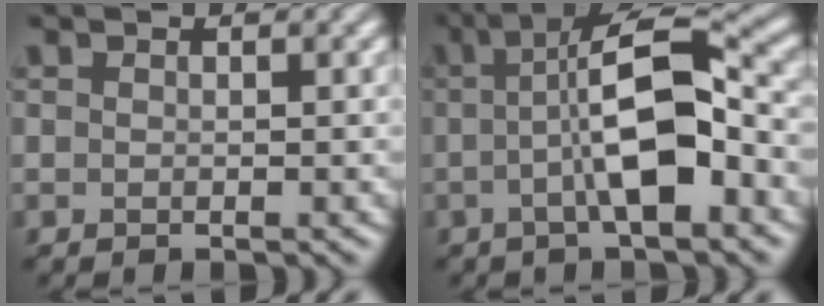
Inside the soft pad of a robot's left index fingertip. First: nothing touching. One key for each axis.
{"total": 8.8, "fx": -1.1, "fy": 2.6, "fz": 8.3, "tx": -0.137, "ty": 0.018, "tz": -0.024}